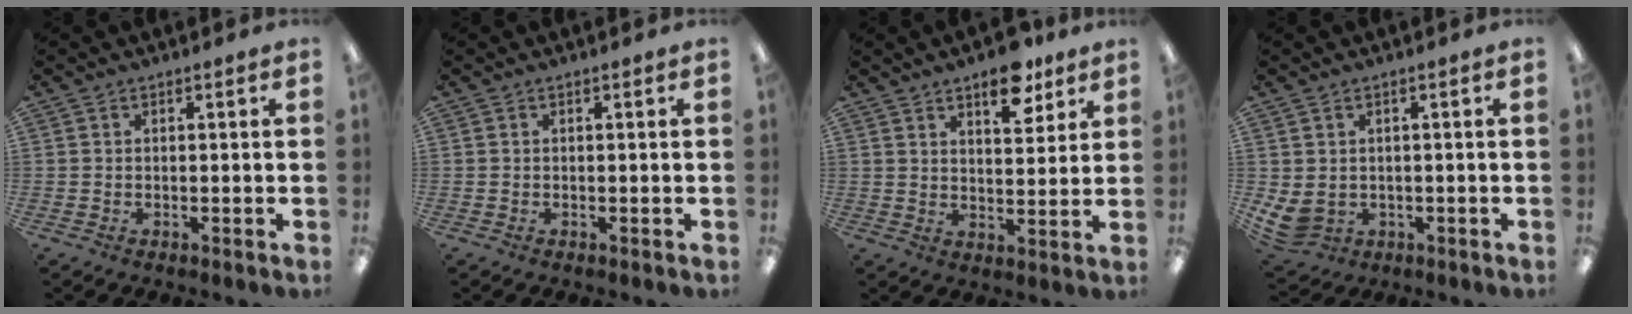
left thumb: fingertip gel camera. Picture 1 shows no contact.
{"total": 0.0}
{"total": 9.6, "force": [6.7, 4.0, 5.6], "torque": [-0.060, -0.039, 0.110]}
{"total": 4.6, "force": [0.3, 3.9, 2.5], "torque": [-0.066, 0.001, 0.007]}